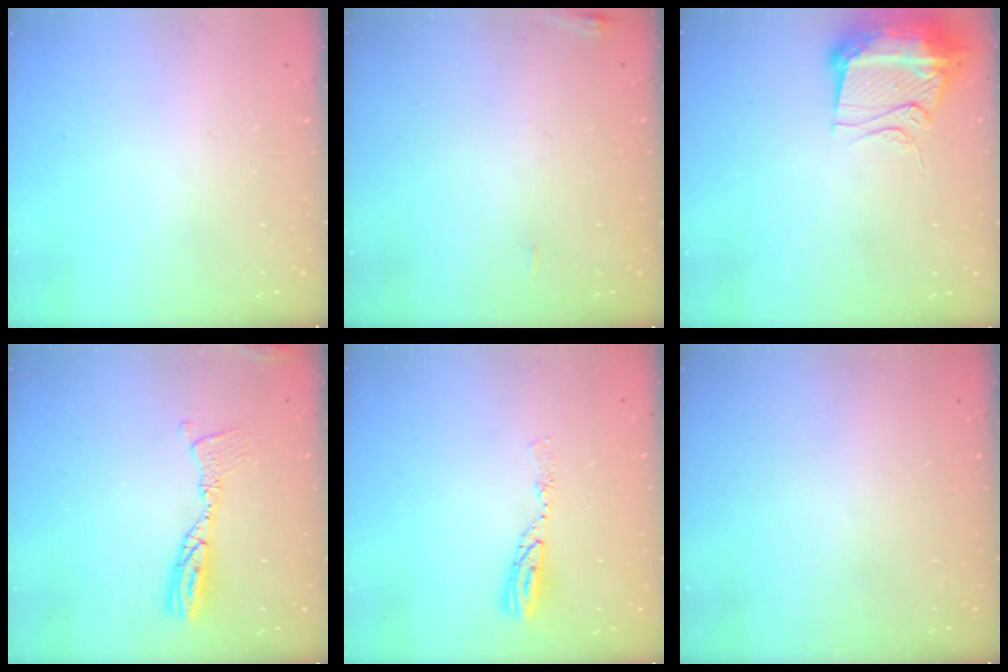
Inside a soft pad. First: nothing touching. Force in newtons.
{"total": 5.4, "press": 5.3, "slide": 1.0}
{"total": 12.0, "press": 11.9, "slide": 1.1}
{"total": 10.8, "press": 10.8, "slide": 1.1}
{"total": 6.3, "press": 6.3, "slide": 0.5}
{"total": 0.0}